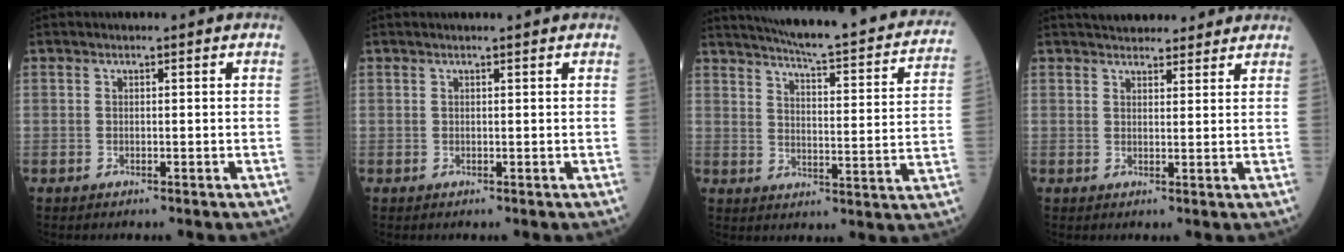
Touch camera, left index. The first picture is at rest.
{"total": 1.6, "force": [1.5, -0.1, 0.6], "torque": [-0.006, 0.010, 0.023]}
{"total": 26.0, "force": [23.0, 3.1, 11.9], "torque": [-0.170, -0.043, 0.279]}
{"total": 9.9, "force": [8.8, 3.1, 3.2], "torque": [-0.032, 0.022, 0.110]}